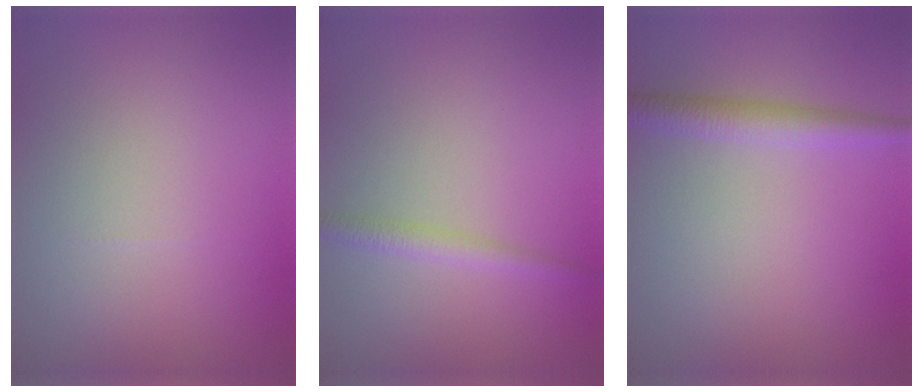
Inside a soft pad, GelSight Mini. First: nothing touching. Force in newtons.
{"total": 1.7, "press": 1.7, "slide": 0.0}
{"total": 2.6, "press": 2.6, "slide": 0.0}